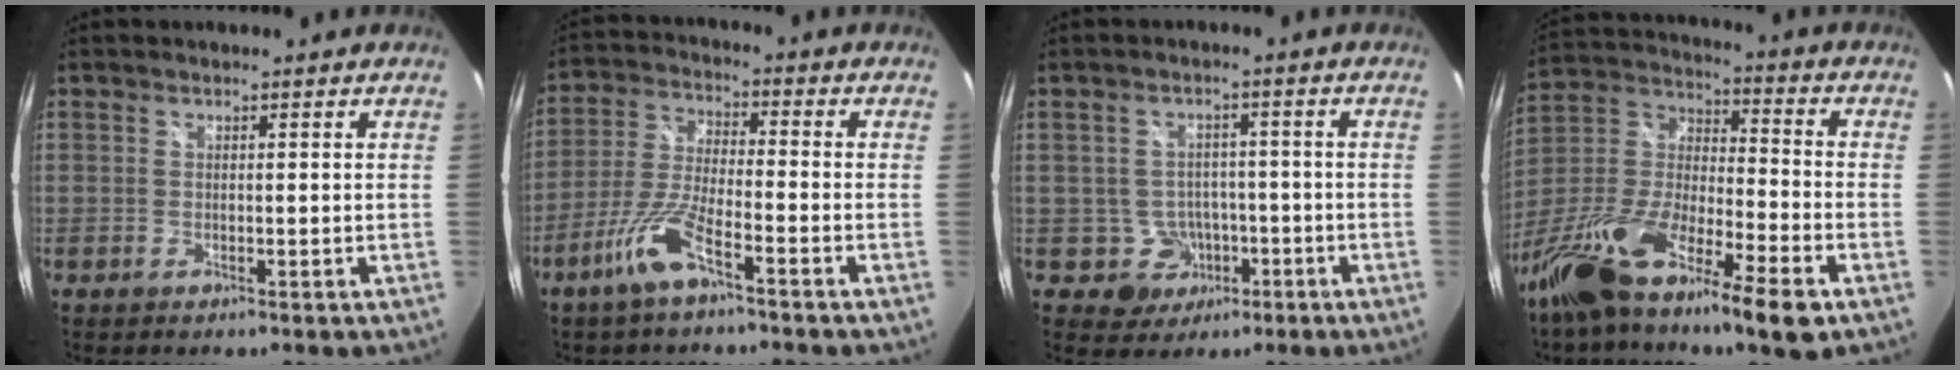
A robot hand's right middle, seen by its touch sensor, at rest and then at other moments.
{"total": 8.6, "force": [-5.5, 1.3, 6.5], "torque": [-0.144, -0.003, -0.106]}
{"total": 5.5, "force": [-2.1, 5.1, 0.6], "torque": [-0.028, 0.017, -0.015]}
{"total": 21.0, "force": [-13.0, 4.5, 15.9], "torque": [-0.307, -0.026, -0.247]}